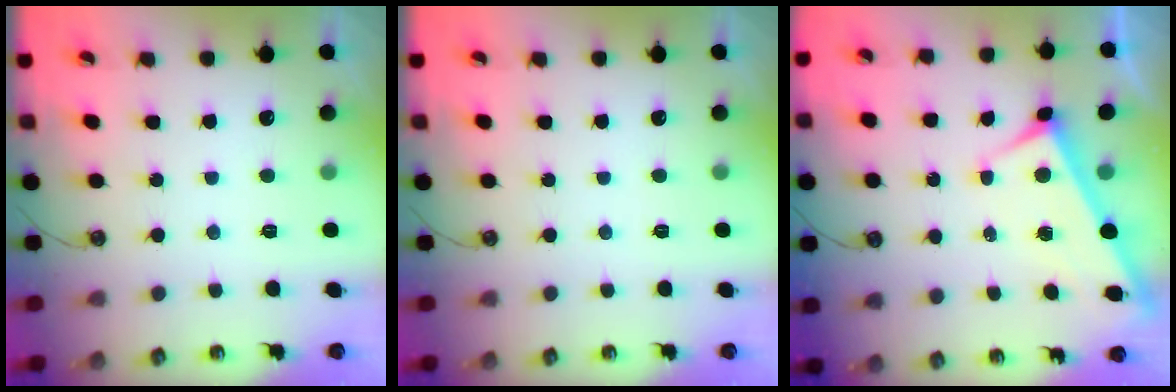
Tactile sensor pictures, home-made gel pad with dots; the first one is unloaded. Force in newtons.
{"total": 0.0}
{"total": 3.9, "press": 3.9, "slide": 0.2}